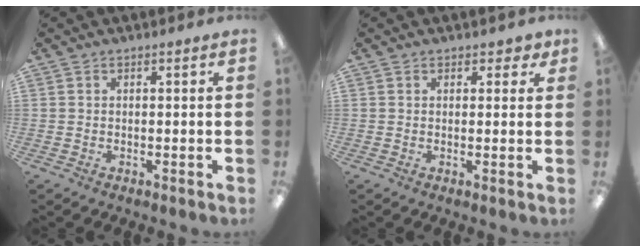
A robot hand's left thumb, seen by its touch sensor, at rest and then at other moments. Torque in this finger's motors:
{"motor_torque": [-0.11, 0.05, -0.31, 0.34, 0.04]}